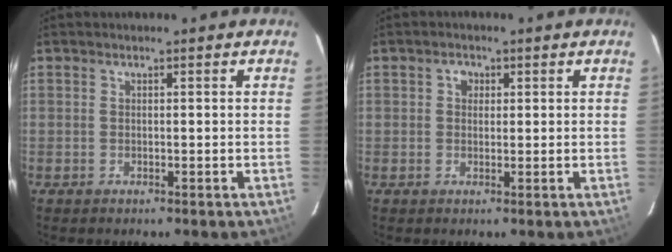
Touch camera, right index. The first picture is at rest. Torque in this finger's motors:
{"motor_torque": [0.11, -0.02, 0.06, 0.02]}